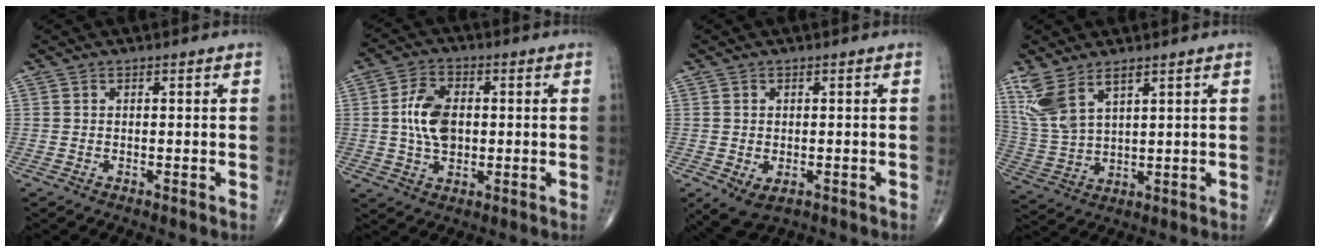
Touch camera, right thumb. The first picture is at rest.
{"total": 9.0, "force": [0.5, 5.6, 7.0], "torque": [-0.122, 0.004, 0.008]}
{"total": 5.1, "force": [-1.7, 3.2, 3.5], "torque": [-0.061, -0.003, -0.016]}
{"total": 9.0, "force": [5.4, 3.6, 6.2], "torque": [-0.137, -0.015, 0.126]}